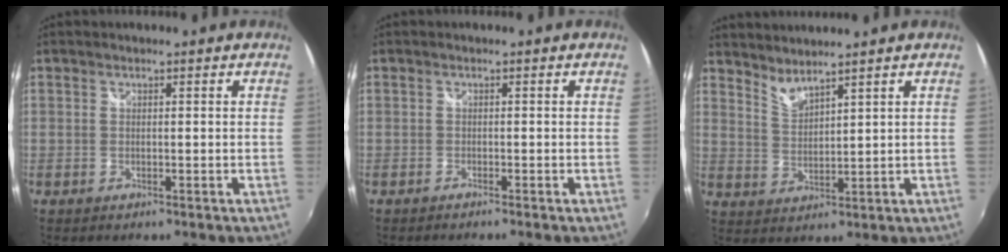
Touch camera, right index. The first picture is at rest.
{"total": 0.6, "force": [-0.6, 0.0, 0.1], "torque": [-0.003, -0.004, -0.014]}
{"total": 4.1, "force": [3.9, 0.0, 1.3], "torque": [-0.024, -0.004, 0.073]}